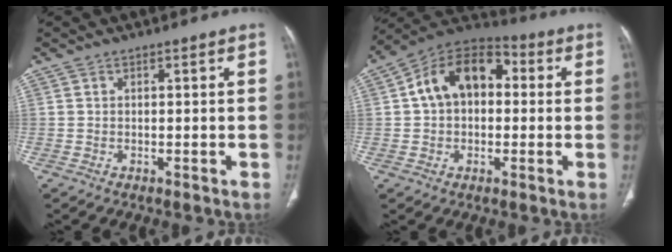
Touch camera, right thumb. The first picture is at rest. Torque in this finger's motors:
{"motor_torque": [0.33, 0.33, 0.40, -0.07, 0.13]}